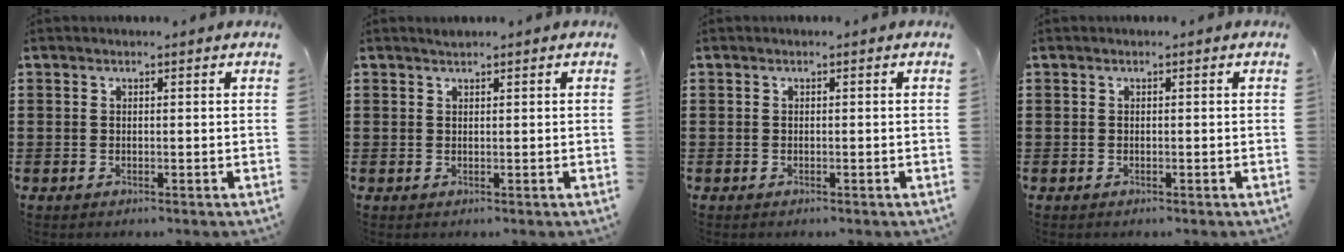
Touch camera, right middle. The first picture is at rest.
{"total": 0.6, "force": [0.6, 0.2, 0.0], "torque": [-0.001, 0.000, 0.012]}
{"total": 0.0}
{"total": 0.0}